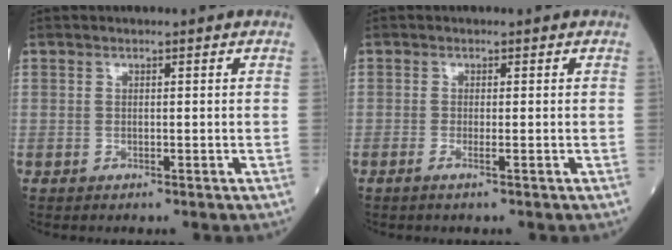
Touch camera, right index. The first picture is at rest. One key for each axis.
{"total": 1.2, "fx": -0.5, "fy": -0.2, "fz": 1.1, "tx": -0.024, "ty": -0.002, "tz": -0.011}